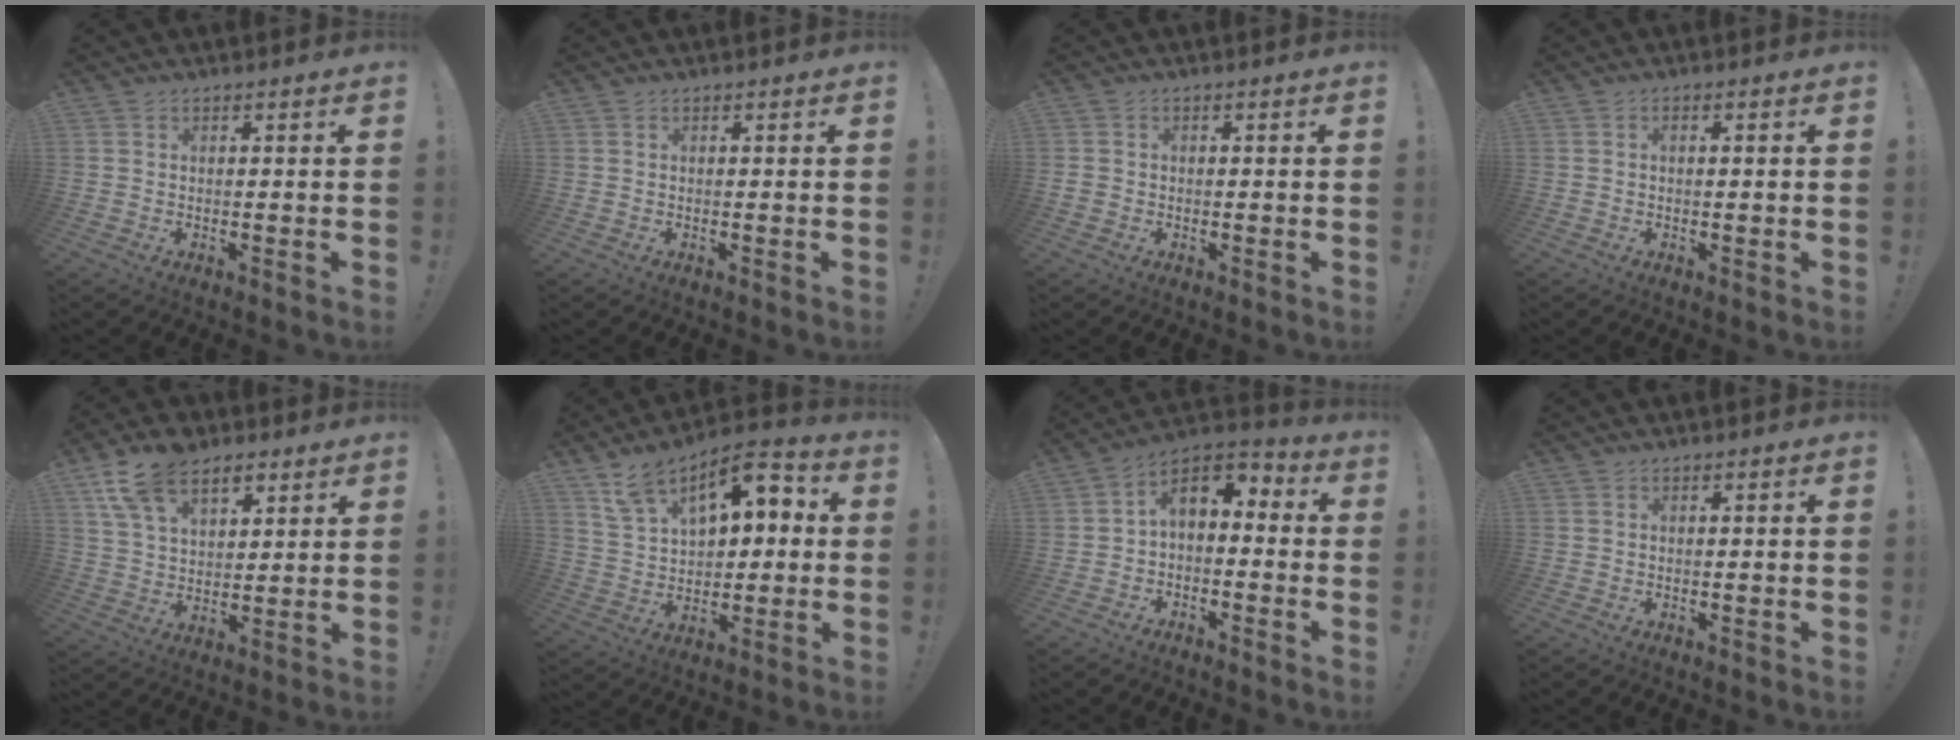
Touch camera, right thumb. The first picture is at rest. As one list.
[{"total": 0.0}, {"total": 1.4, "force": [-0.3, 1.2, 0.4], "torque": [-0.008, 0.004, -0.005]}, {"total": 1.1, "force": [-0.3, 0.2, 1.0], "torque": [-0.021, 0.003, -0.005]}, {"total": 13.8, "force": [8.2, 8.0, 7.6], "torque": [-0.125, -0.031, 0.153]}, {"total": 13.9, "force": [6.5, 8.4, 8.9], "torque": [-0.132, -0.029, 0.113]}, {"total": 6.1, "force": [0.0, 4.2, 4.4], "torque": [-0.067, 0.005, 0.008]}, {"total": 0.0}]